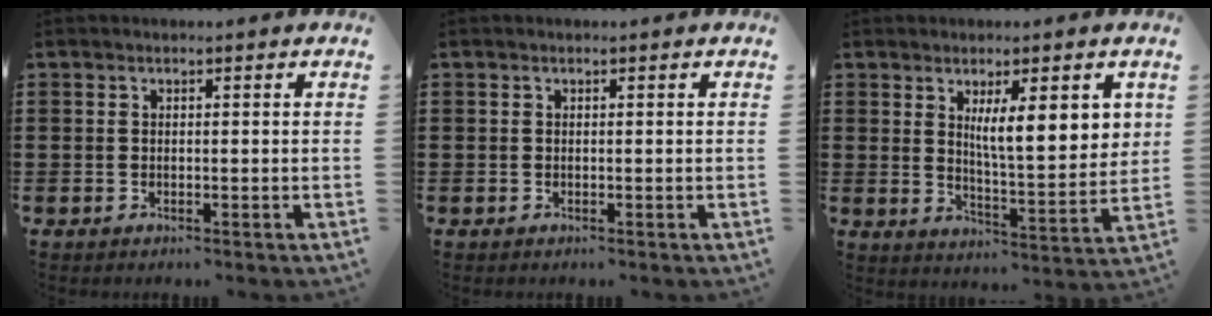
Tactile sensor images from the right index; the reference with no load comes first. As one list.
[{"total": 0.0}, {"total": 8.3, "force": [3.3, 2.4, 7.2], "torque": [-0.112, -0.013, 0.048]}]